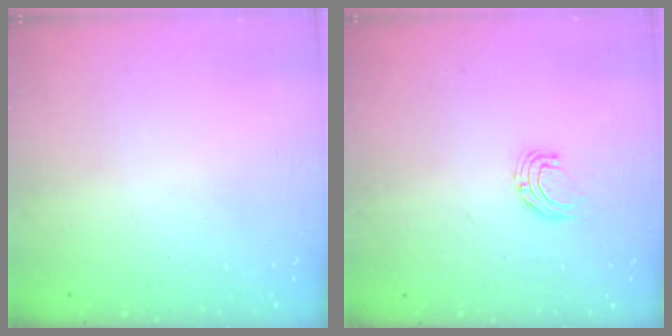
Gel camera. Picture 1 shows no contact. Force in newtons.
{"total": 5.5, "press": 5.5, "slide": 0.6}